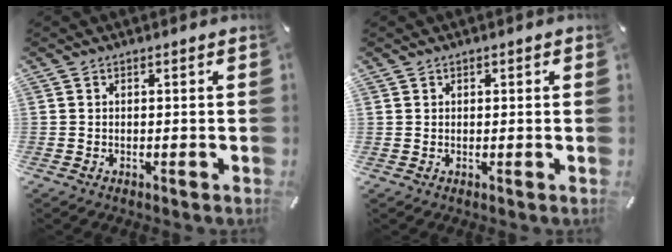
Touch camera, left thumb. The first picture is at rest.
{"total": 0.8, "force": [0.4, 0.7, 0.0], "torque": [0.002, 0.003, 0.007]}